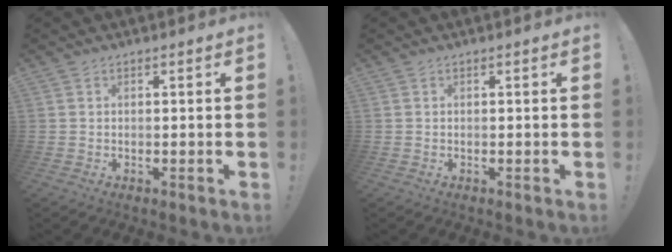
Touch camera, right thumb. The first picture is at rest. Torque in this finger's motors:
{"motor_torque": [0.00, 0.00, 0.00, 0.00, 0.00]}